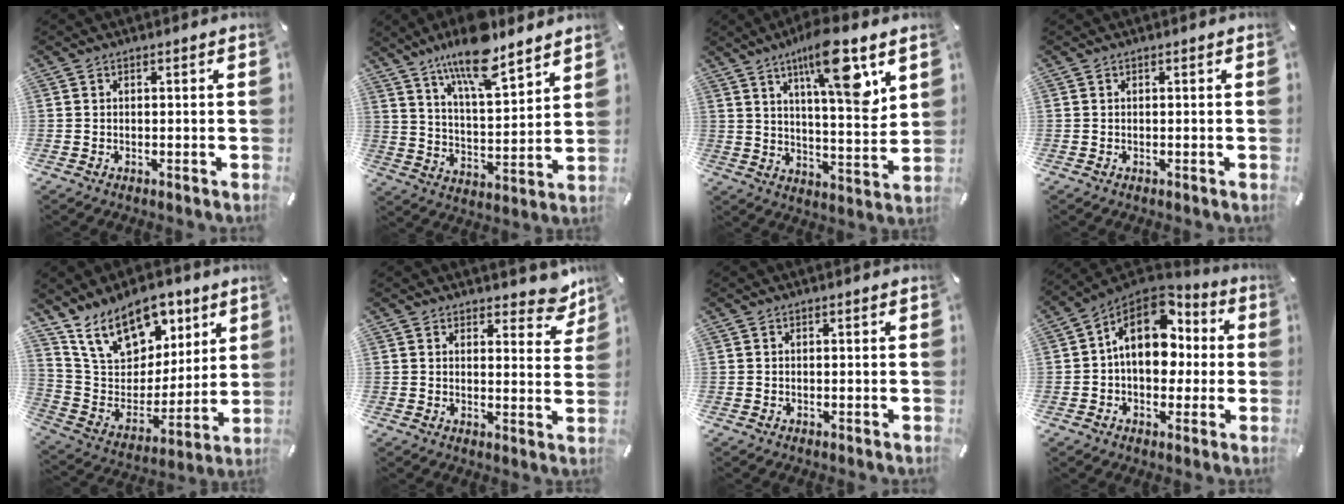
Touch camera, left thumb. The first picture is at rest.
{"total": 14.6, "force": [11.6, 4.6, 7.6], "torque": [-0.135, -0.068, 0.202]}
{"total": 15.9, "force": [8.8, 3.9, 12.7], "torque": [-0.202, -0.042, 0.137]}
{"total": 0.0}
{"total": 17.7, "force": [11.6, 10.9, 7.7], "torque": [-0.142, -0.064, 0.217]}
{"total": 6.7, "force": [5.5, 3.4, 2.1], "torque": [-0.003, -0.044, 0.093]}
{"total": 0.0}
{"total": 15.3, "force": [3.2, 10.7, 10.5], "torque": [-0.179, -0.012, 0.056]}